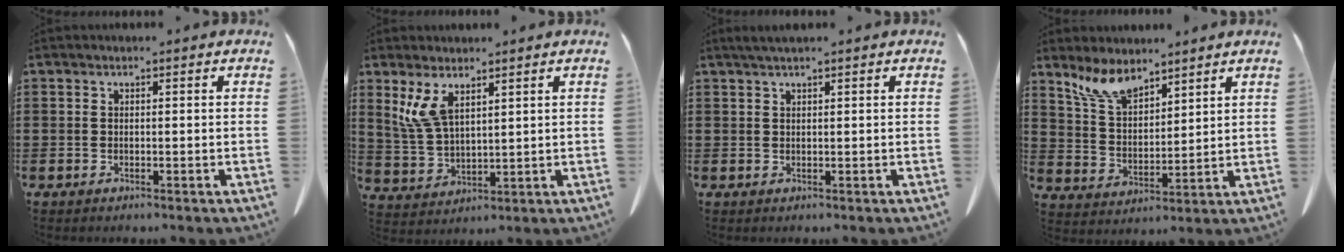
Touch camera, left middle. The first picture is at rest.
{"total": 6.4, "force": [3.4, 2.5, 4.8], "torque": [-0.126, -0.012, 0.056]}
{"total": 1.2, "force": [1.0, 0.0, 0.8], "torque": [-0.016, 0.000, 0.017]}
{"total": 7.4, "force": [6.3, 2.4, 3.1], "torque": [-0.082, -0.020, 0.120]}